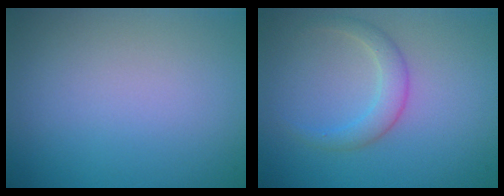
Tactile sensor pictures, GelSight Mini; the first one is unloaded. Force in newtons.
{"total": 2.3, "press": 2.3, "slide": 0.1}